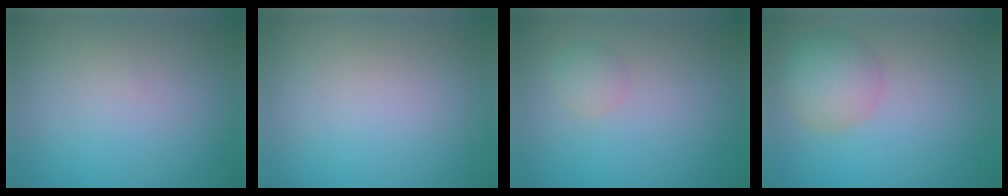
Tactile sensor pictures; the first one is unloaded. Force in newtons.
{"total": 0.0}
{"total": 1.3, "press": 1.3, "slide": 0.1}
{"total": 3.8, "press": 3.8, "slide": 0.4}